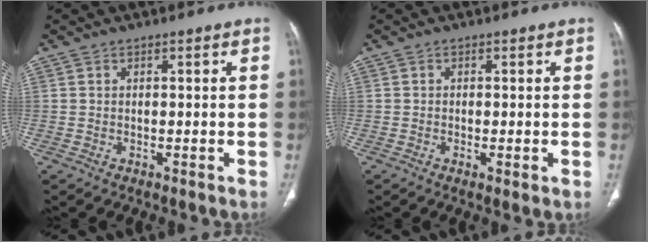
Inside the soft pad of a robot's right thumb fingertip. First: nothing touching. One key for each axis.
{"total": 1.6, "fx": -0.5, "fy": 0.3, "fz": 1.5, "tx": -0.031, "ty": -0.006, "tz": -0.010}